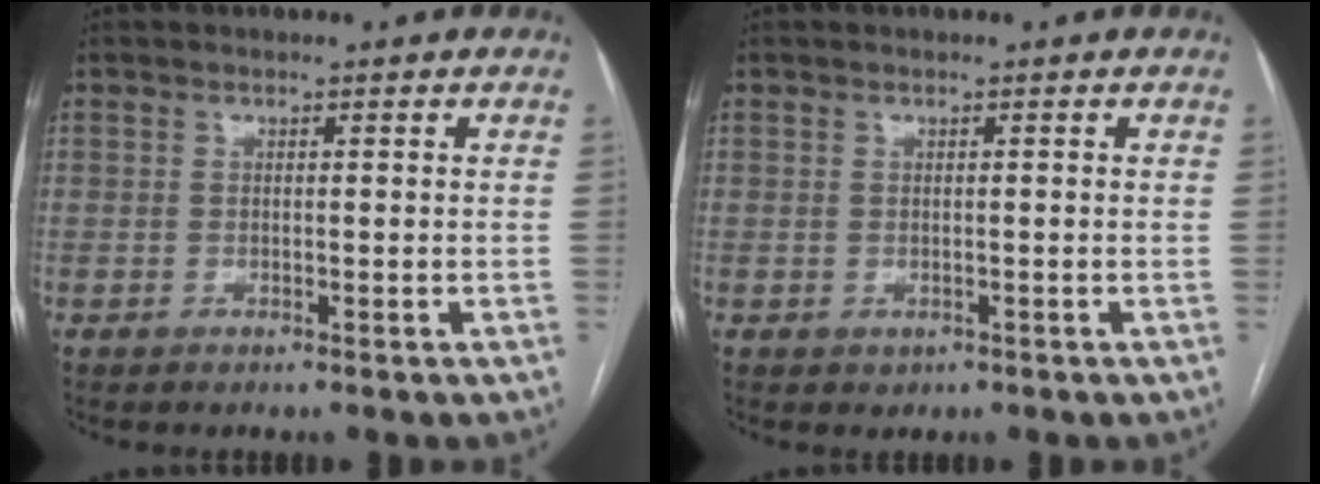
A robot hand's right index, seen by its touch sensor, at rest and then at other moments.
{"total": 0.7, "force": [-0.1, 0.6, 0.3], "torque": [-0.005, 0.000, 0.003]}